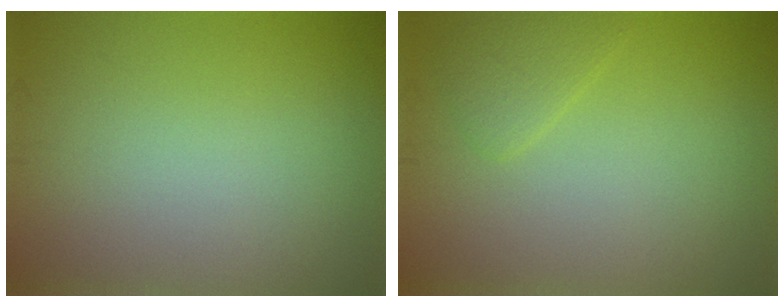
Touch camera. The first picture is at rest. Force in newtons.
{"total": 1.6, "press": 1.6, "slide": 0.1}